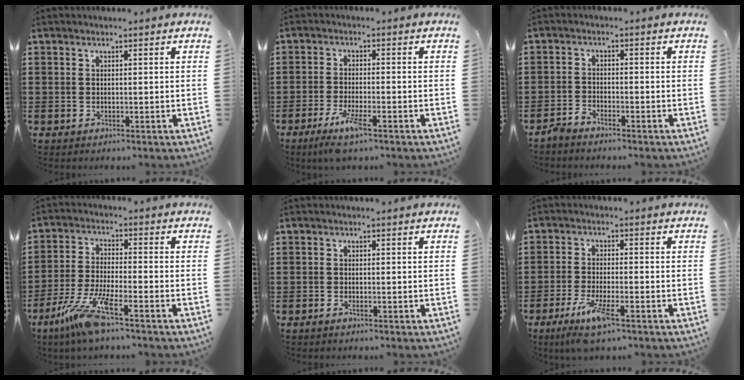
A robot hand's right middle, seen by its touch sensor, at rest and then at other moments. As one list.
[{"total": 4.8, "force": [-2.9, 0.6, 3.7], "torque": [-0.078, -0.011, -0.053]}, {"total": 2.3, "force": [-2.3, 0.1, 0.5], "torque": [-0.027, -0.001, -0.051]}, {"total": 8.5, "force": [-5.7, 0.5, 6.2], "torque": [-0.145, -0.019, -0.112]}, {"total": 0.5, "force": [-0.4, 0.1, 0.3], "torque": [-0.008, -0.003, -0.007]}, {"total": 6.1, "force": [-3.5, 0.9, 4.9], "torque": [-0.101, -0.016, -0.063]}]